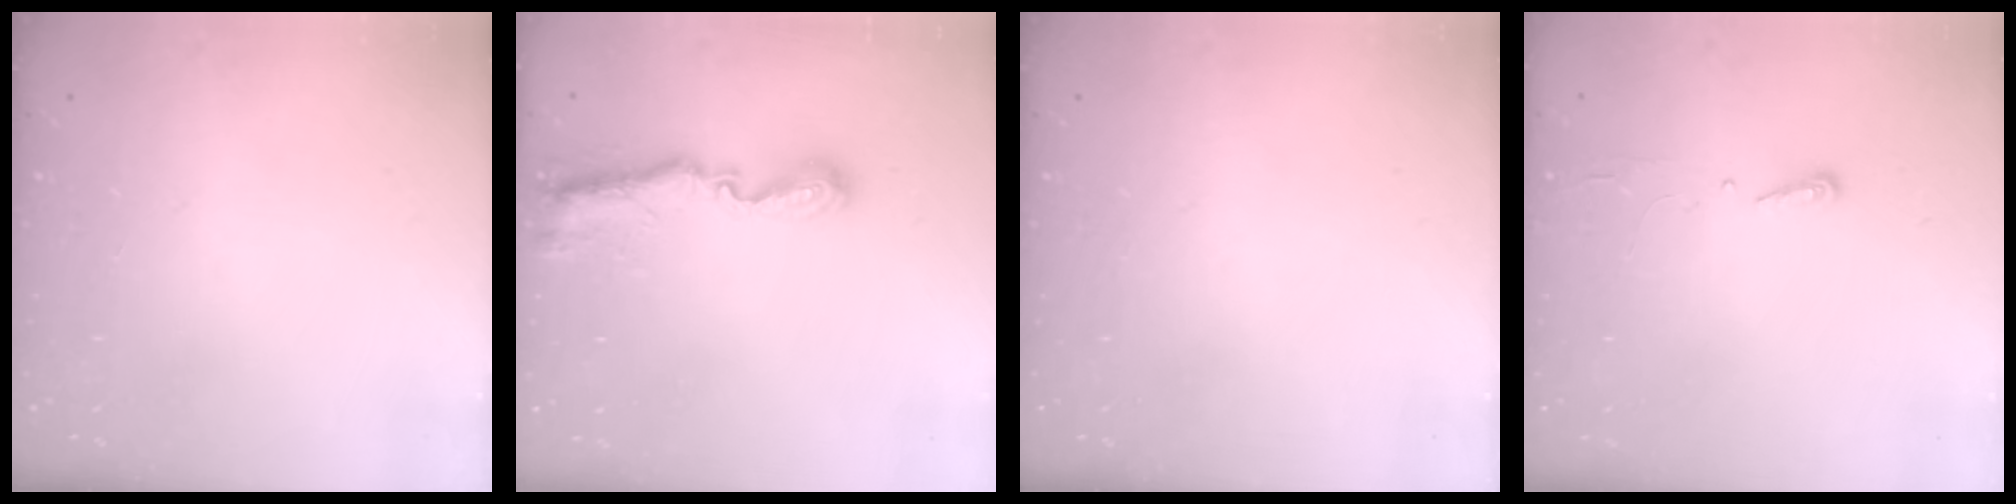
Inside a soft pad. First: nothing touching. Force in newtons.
{"total": 8.8, "press": 8.8, "slide": 0.7}
{"total": 0.0}
{"total": 2.9, "press": 2.9, "slide": 0.4}